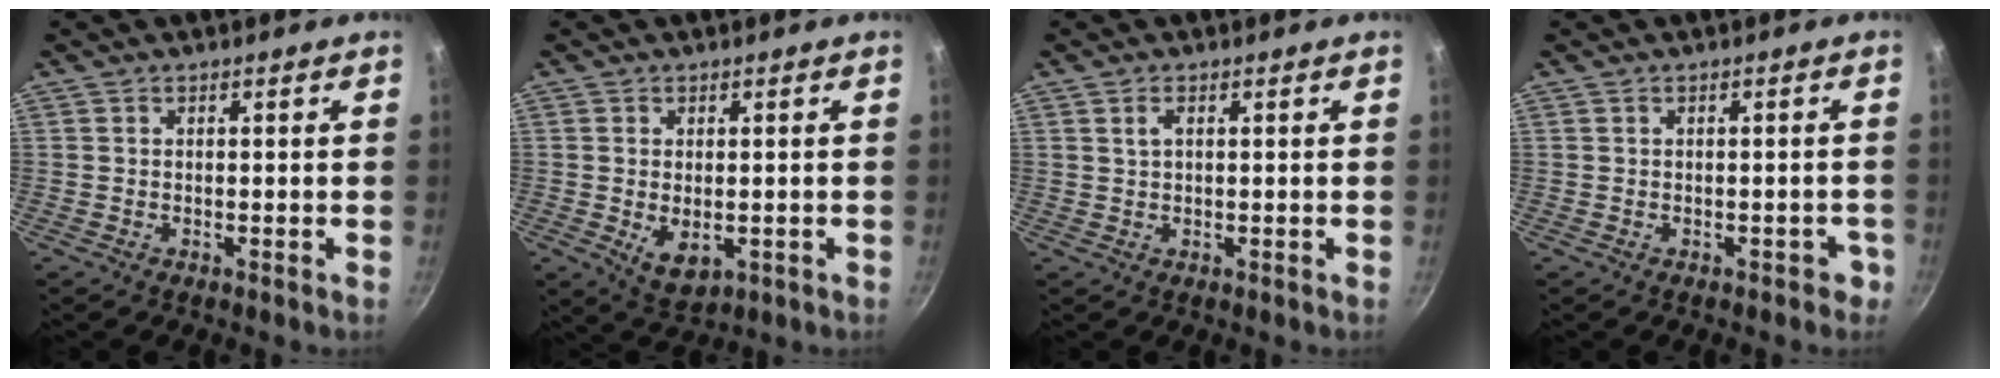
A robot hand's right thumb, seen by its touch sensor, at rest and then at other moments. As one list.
[{"total": 5.5, "force": [-1.0, 3.2, 4.3], "torque": [-0.069, -0.011, -0.006]}, {"total": 1.6, "force": [0.6, 0.8, 1.3], "torque": [-0.026, 0.002, 0.014]}, {"total": 1.9, "force": [-1.0, 1.3, 1.1], "torque": [-0.002, 0.011, -0.011]}]